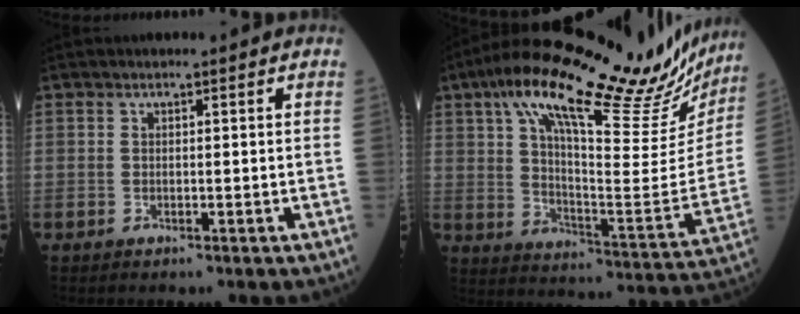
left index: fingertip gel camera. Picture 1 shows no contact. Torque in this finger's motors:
{"motor_torque": [1.06, -1.08, 0.82, 0.21]}